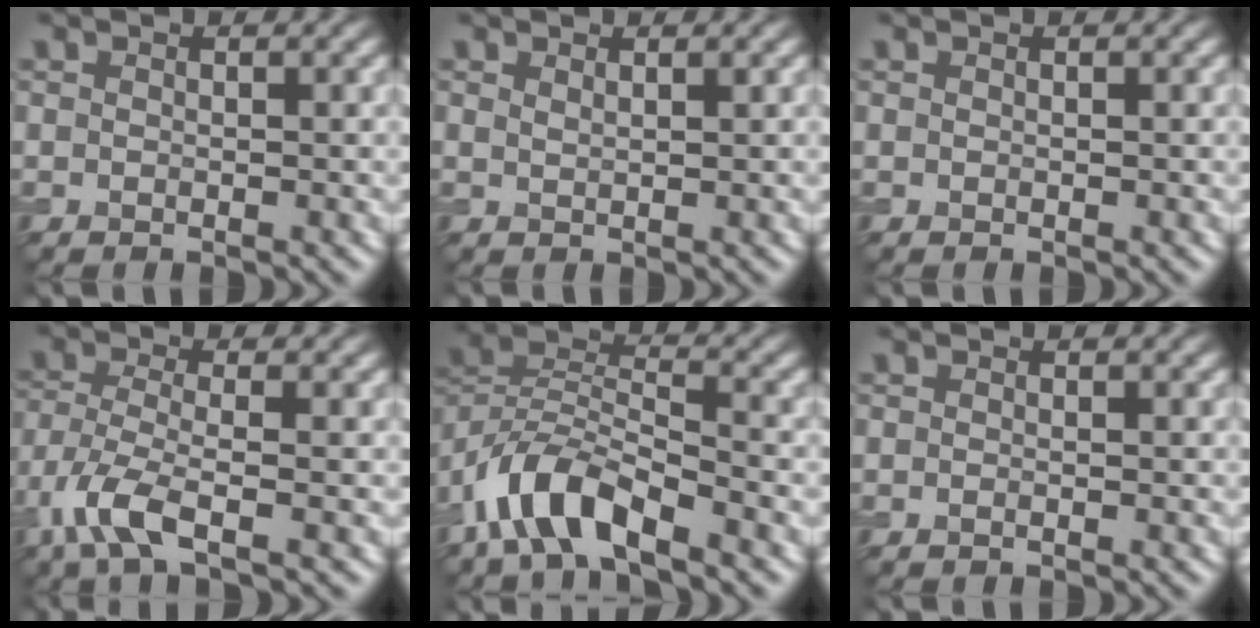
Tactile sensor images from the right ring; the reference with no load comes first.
{"total": 0.7, "force": [0.5, 0.1, 0.4], "torque": [-0.009, -0.002, 0.009]}
{"total": 0.0}
{"total": 5.3, "force": [-2.9, 1.6, 4.2], "torque": [-0.105, -0.011, -0.069]}
{"total": 7.8, "force": [-5.1, 2.8, 5.2], "torque": [-0.092, 0.005, -0.105]}
{"total": 0.5, "force": [-0.3, 0.1, 0.4], "torque": [-0.011, -0.006, -0.008]}